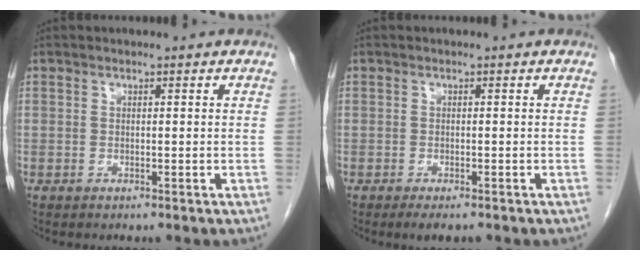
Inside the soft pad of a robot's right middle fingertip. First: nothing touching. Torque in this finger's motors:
{"motor_torque": [0.05, 0.00, 0.00, 0.00]}